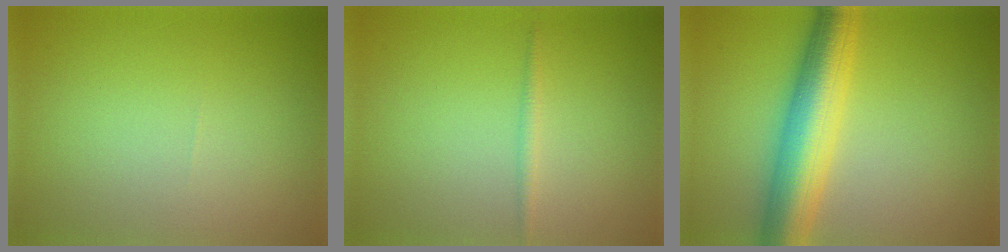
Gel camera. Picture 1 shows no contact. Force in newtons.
{"total": 0.9, "press": 0.9, "slide": 0.0}
{"total": 7.7, "press": 7.6, "slide": 0.3}